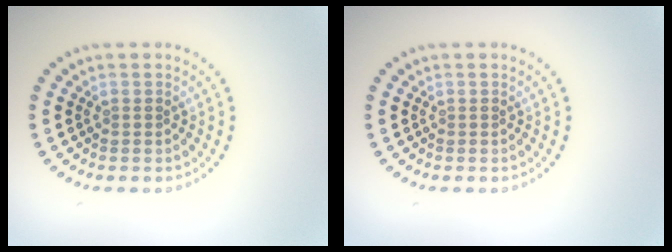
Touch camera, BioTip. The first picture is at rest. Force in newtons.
{"total": 0.0}